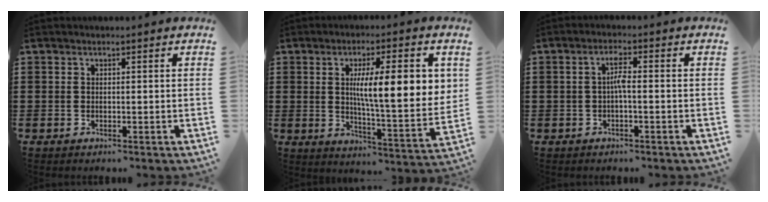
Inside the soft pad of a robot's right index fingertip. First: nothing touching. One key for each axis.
{"total": 12.1, "fx": 3.0, "fy": 2.5, "fz": 11.4, "tx": -0.190, "ty": -0.005, "tz": 0.045}
{"total": 2.8, "fx": -0.4, "fy": 0.5, "fz": 2.7, "tx": -0.052, "ty": 0.005, "tz": -0.010}